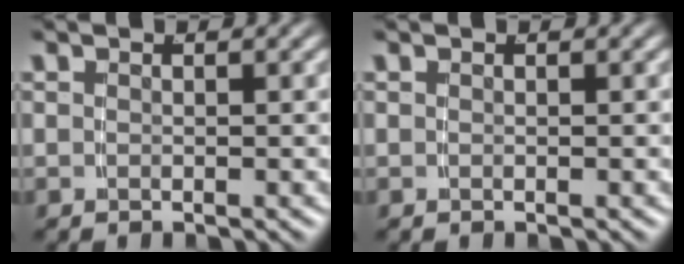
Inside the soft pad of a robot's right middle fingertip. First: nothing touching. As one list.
[{"total": 0.0}]